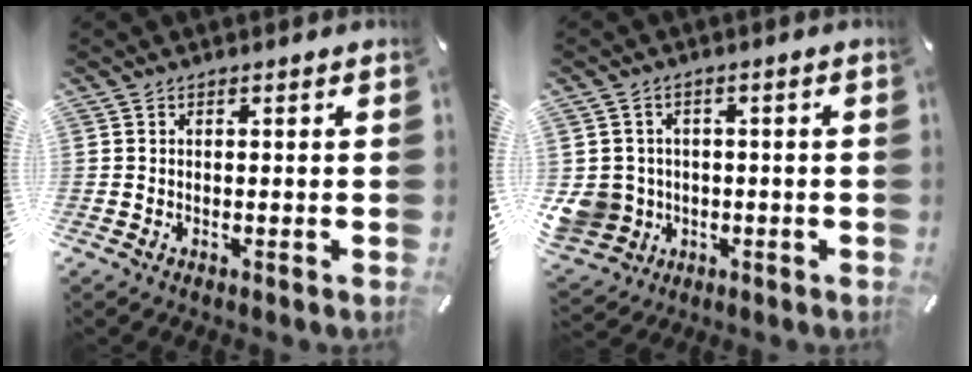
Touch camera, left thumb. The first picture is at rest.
{"total": 7.8, "force": [-1.4, 7.5, 1.9], "torque": [-0.071, 0.010, -0.023]}